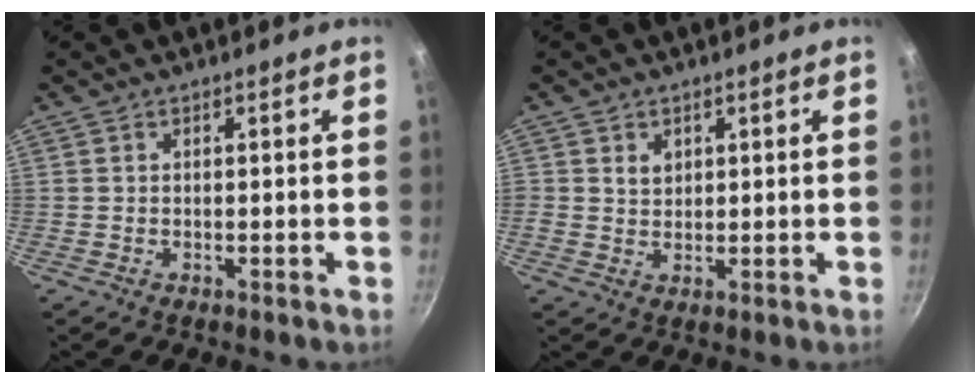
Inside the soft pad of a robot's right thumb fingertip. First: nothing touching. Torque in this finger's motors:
{"motor_torque": [-0.18, 0.30, 0.17, 0.07, 0.06]}